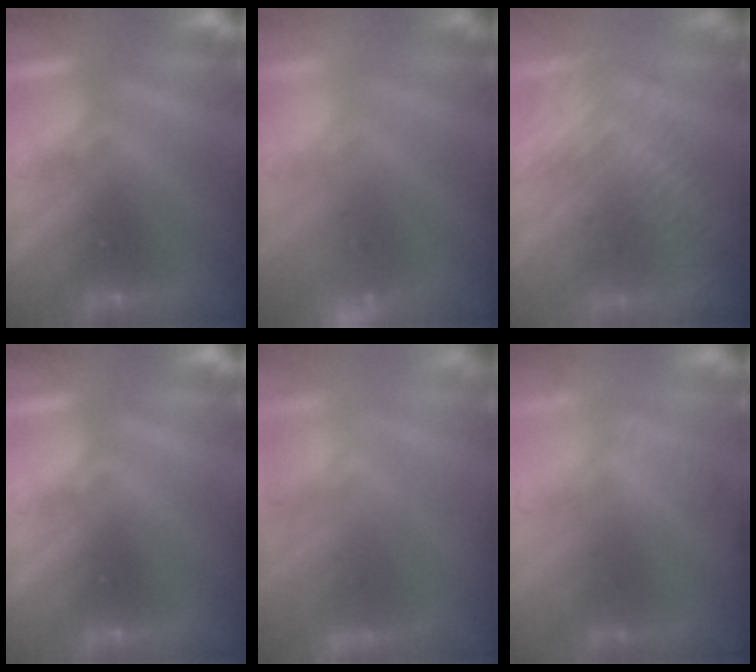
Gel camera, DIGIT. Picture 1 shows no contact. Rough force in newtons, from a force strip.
{"total": 2.2}
{"total": 8.3}
{"total": 0.0}
{"total": 3.5}
{"total": 1.1}